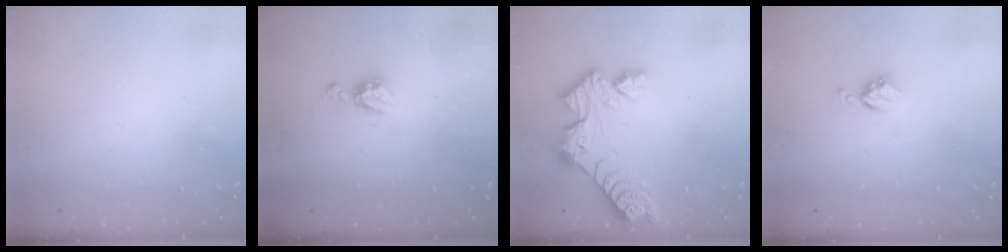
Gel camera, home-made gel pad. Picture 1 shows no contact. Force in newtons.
{"total": 6.2, "press": 6.2, "slide": 0.5}
{"total": 10.3, "press": 10.3, "slide": 1.0}
{"total": 4.2, "press": 4.2, "slide": 0.5}